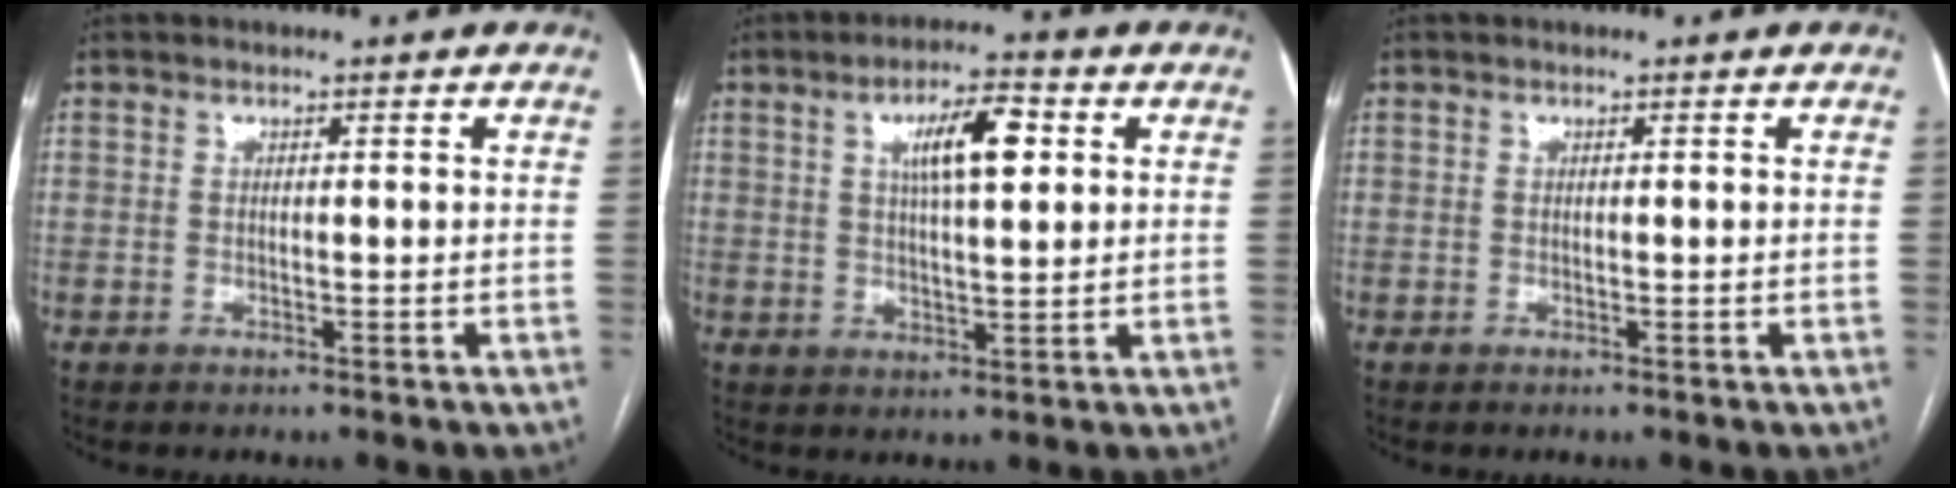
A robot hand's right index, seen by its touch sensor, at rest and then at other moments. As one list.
[{"total": 8.1, "force": [2.7, 2.0, 7.4], "torque": [-0.127, 0.011, 0.047]}, {"total": 0.0}]